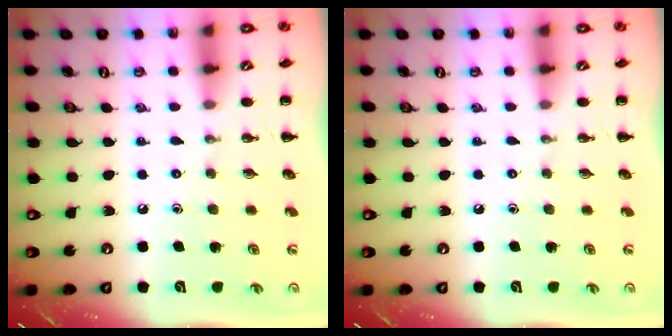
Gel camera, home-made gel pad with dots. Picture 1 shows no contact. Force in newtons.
{"total": 0.0}